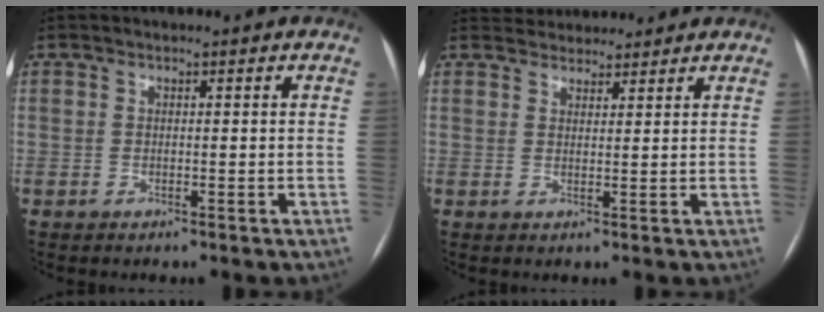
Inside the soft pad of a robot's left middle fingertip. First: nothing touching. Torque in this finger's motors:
{"motor_torque": [0.03, -0.07, -0.05, 0.00]}